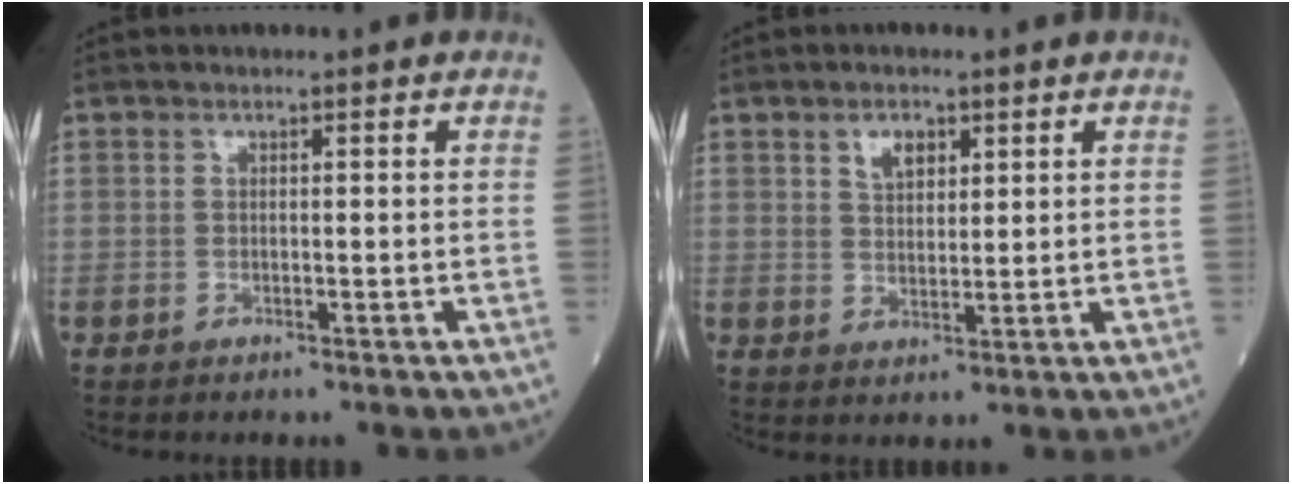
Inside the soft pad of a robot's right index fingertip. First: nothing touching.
{"total": 3.7, "force": [1.9, 2.0, 2.4], "torque": [-0.042, 0.004, 0.037]}